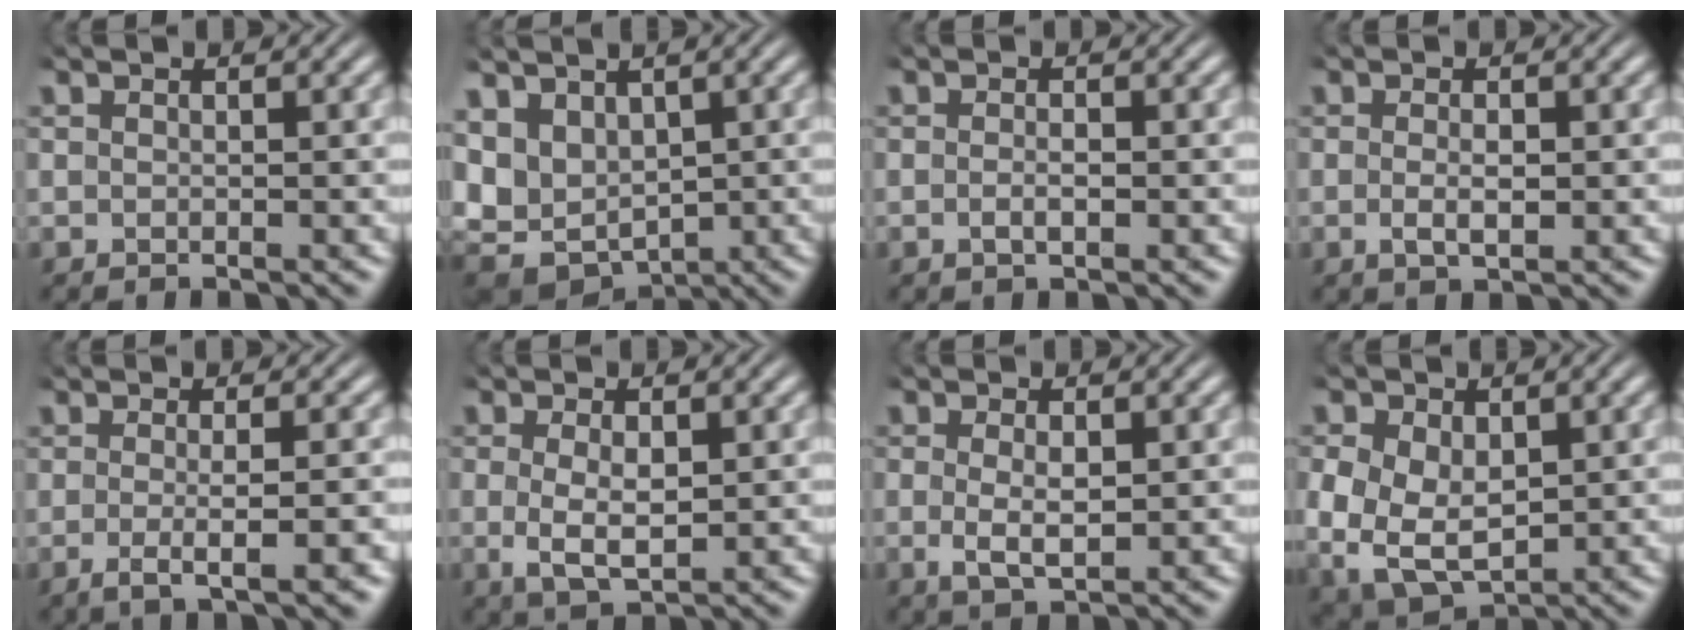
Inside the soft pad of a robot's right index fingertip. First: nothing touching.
{"total": 8.6, "force": [-0.3, 7.1, 4.8], "torque": [-0.122, -0.039, 0.008]}
{"total": 1.2, "force": [-0.6, 0.4, 0.9], "torque": [-0.021, -0.002, -0.010]}
{"total": 1.8, "force": [-0.5, 0.6, 1.6], "torque": [-0.032, -0.007, -0.006]}
{"total": 2.8, "force": [-1.0, 0.1, 2.6], "torque": [-0.050, -0.006, -0.013]}
{"total": 3.9, "force": [-0.2, 2.1, 3.3], "torque": [-0.065, -0.018, 0.010]}
{"total": 2.9, "force": [-0.2, 1.3, 2.6], "torque": [-0.053, -0.016, 0.009]}
{"total": 10.0, "force": [-1.6, 8.5, 5.0], "torque": [-0.135, -0.052, -0.007]}